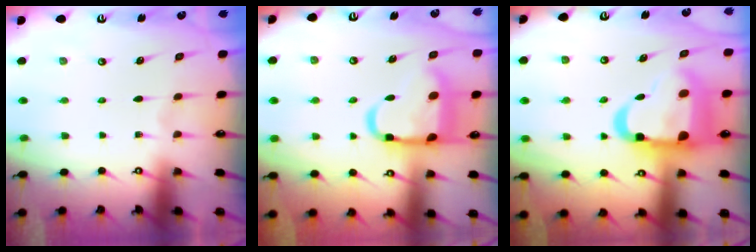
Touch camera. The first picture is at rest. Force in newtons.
{"total": 16.0, "press": 15.9, "slide": 1.6}
{"total": 17.9, "press": 17.7, "slide": 2.2}